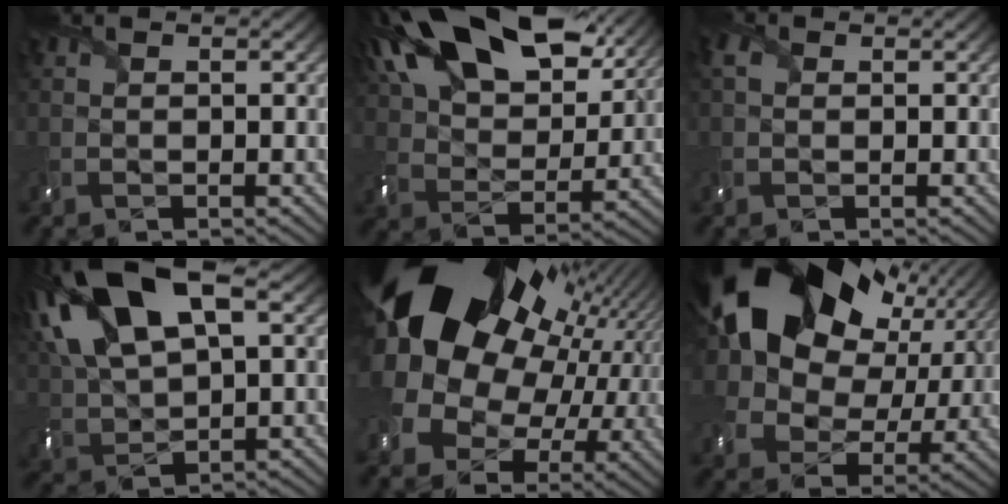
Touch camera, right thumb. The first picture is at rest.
{"total": 20.9, "force": [11.2, 11.5, 13.4], "torque": [-0.283, 0.053, 0.171]}
{"total": 1.8, "force": [0.5, 1.4, 1.0], "torque": [-0.026, 0.004, 0.003]}
{"total": 17.3, "force": [6.9, 8.5, 13.4], "torque": [-0.309, 0.020, 0.127]}
{"total": 23.3, "force": [5.3, 16.7, 15.3], "torque": [-0.284, -0.024, 0.095]}
{"total": 21.0, "force": [6.8, 14.7, 13.3], "torque": [-0.250, 0.019, 0.122]}